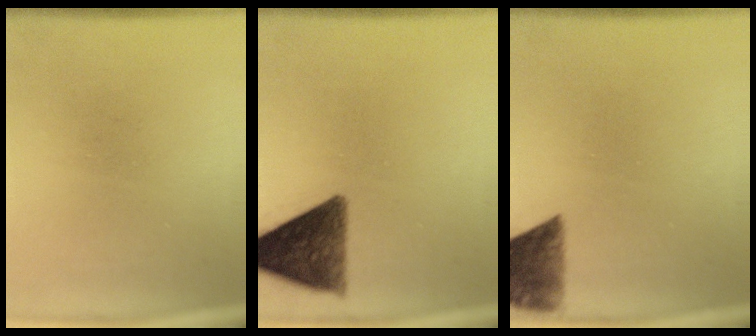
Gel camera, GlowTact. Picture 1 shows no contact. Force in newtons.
{"total": 10.7}
{"total": 8.4}